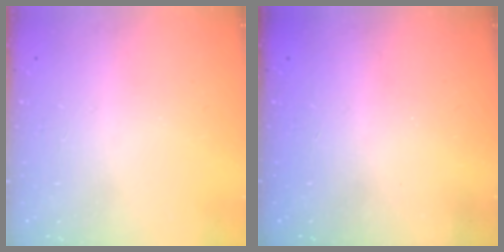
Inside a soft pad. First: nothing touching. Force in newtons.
{"total": 2.4, "press": 2.3, "slide": 0.8}